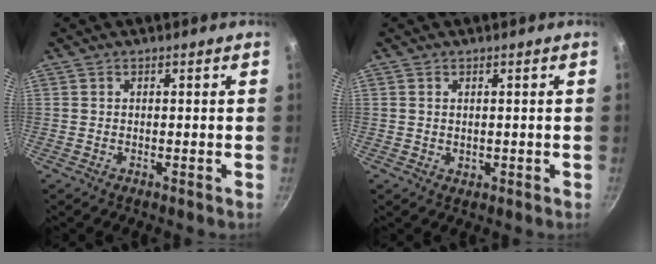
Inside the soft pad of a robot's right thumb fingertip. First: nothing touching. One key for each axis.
{"total": 1.2, "fx": 0.3, "fy": 0.9, "fz": 0.7, "tx": -0.007, "ty": -0.001, "tz": 0.005}